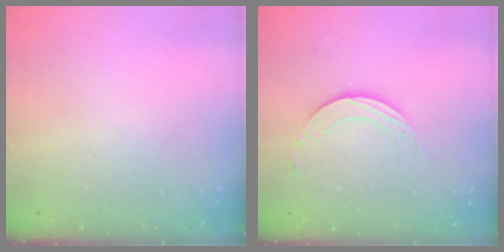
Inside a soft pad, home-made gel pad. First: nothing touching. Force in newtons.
{"total": 3.7, "press": 3.7, "slide": 0.3}